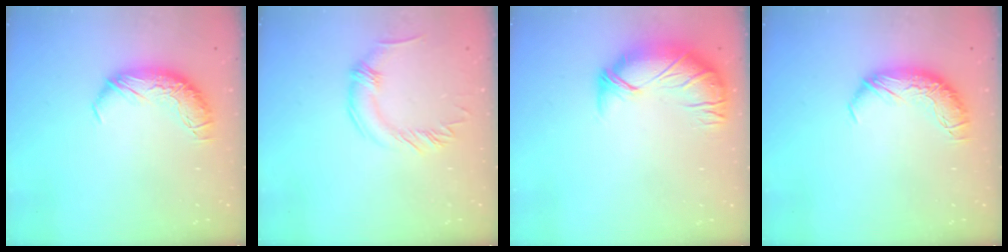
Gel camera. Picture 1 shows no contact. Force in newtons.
{"total": 0.0}
{"total": 2.5, "press": 0.5, "slide": 2.5}
{"total": 0.0}